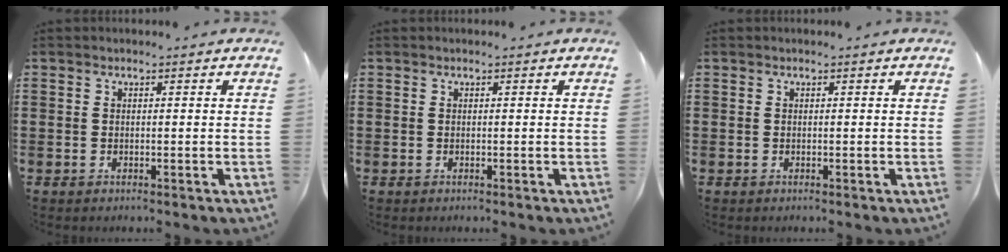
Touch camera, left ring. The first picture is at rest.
{"total": 0.0}
{"total": 0.0}